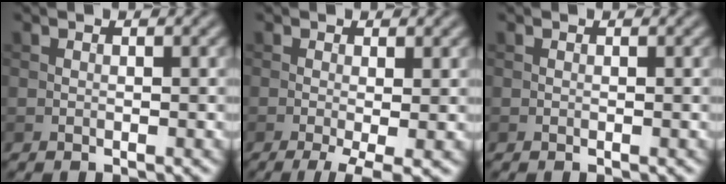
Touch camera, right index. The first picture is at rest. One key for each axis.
{"total": 3.8, "fx": -1.4, "fy": 0.8, "fz": 3.5, "tx": -0.061, "ty": -0.008, "tz": -0.025}
{"total": 0.0}